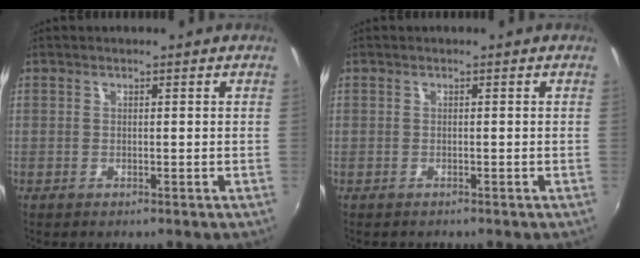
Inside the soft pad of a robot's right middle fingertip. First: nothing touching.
{"total": 0.7, "force": [-0.6, 0.3, 0.0], "torque": [-0.002, 0.000, -0.008]}